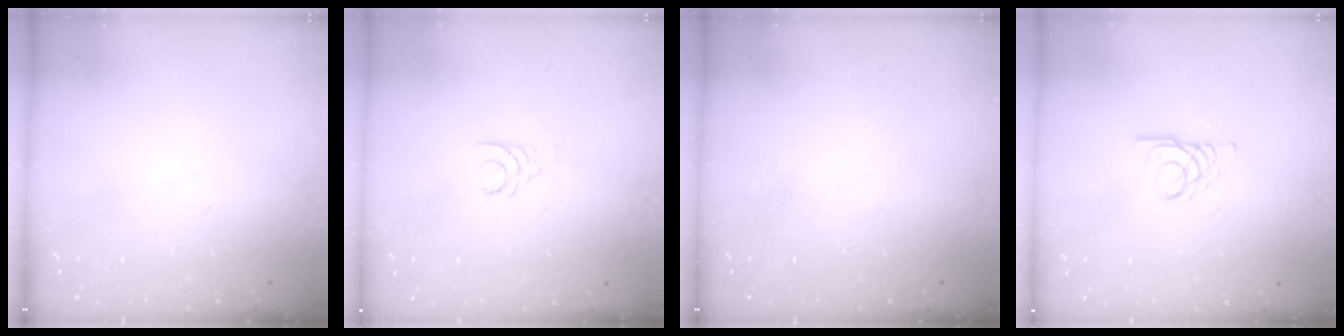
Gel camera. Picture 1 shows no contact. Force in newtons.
{"total": 2.4, "press": 2.4, "slide": 0.2}
{"total": 0.0}
{"total": 4.1, "press": 4.1, "slide": 0.4}